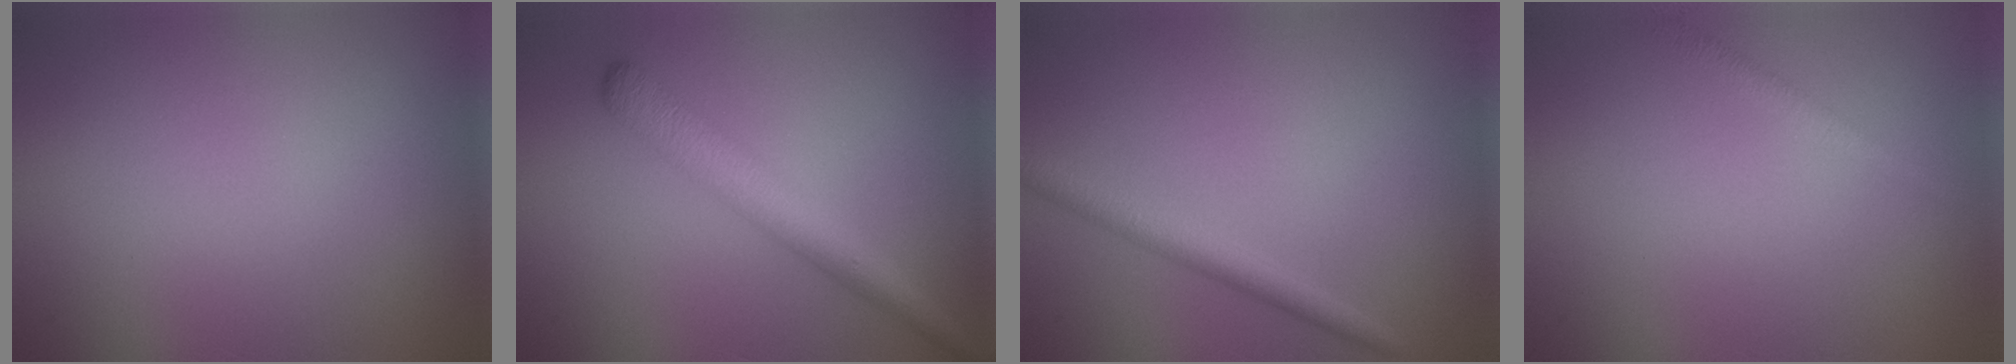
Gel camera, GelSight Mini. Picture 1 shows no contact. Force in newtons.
{"total": 3.9, "press": 3.9, "slide": 0.1}
{"total": 2.3, "press": 2.3, "slide": 0.1}
{"total": 1.1, "press": 1.1, "slide": 0.1}